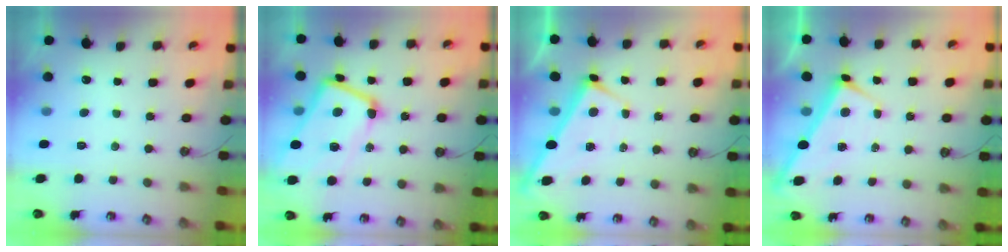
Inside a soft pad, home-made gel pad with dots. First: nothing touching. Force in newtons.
{"total": 11.9, "press": 11.6, "slide": 2.3}
{"total": 3.0, "press": 3.0, "slide": 0.1}
{"total": 1.9, "press": 1.9, "slide": 0.2}